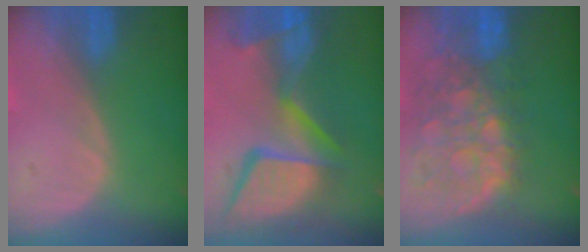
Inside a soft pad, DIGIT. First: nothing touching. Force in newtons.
{"total": 13.7, "press": 11.2, "slide": 8.0}
{"total": 11.1, "press": 9.6, "slide": 5.6}